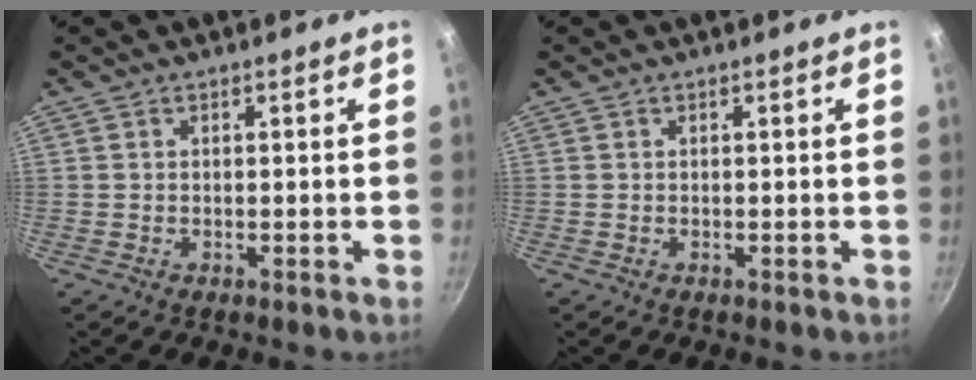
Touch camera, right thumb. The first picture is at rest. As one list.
[{"total": 0.0}]